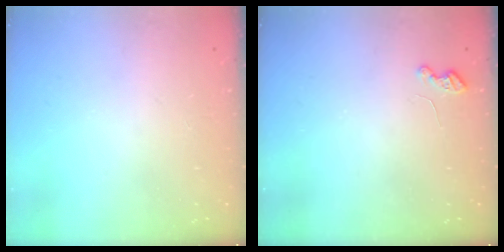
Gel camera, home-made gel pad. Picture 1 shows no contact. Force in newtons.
{"total": 4.2, "press": 4.1, "slide": 0.7}